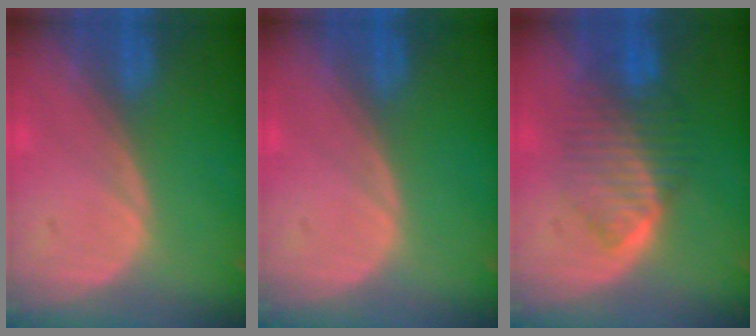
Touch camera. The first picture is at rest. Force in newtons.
{"total": 0.0}
{"total": 6.6, "press": 6.6, "slide": 0.2}